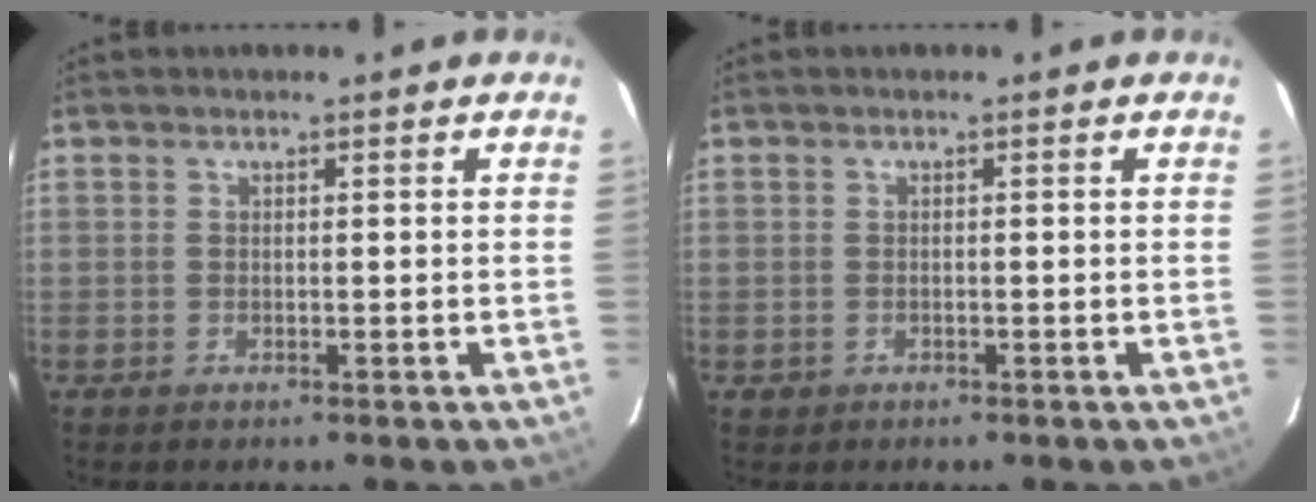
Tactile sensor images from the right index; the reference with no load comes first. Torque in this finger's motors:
{"motor_torque": [0.22, 0.19, -0.40, -0.17]}